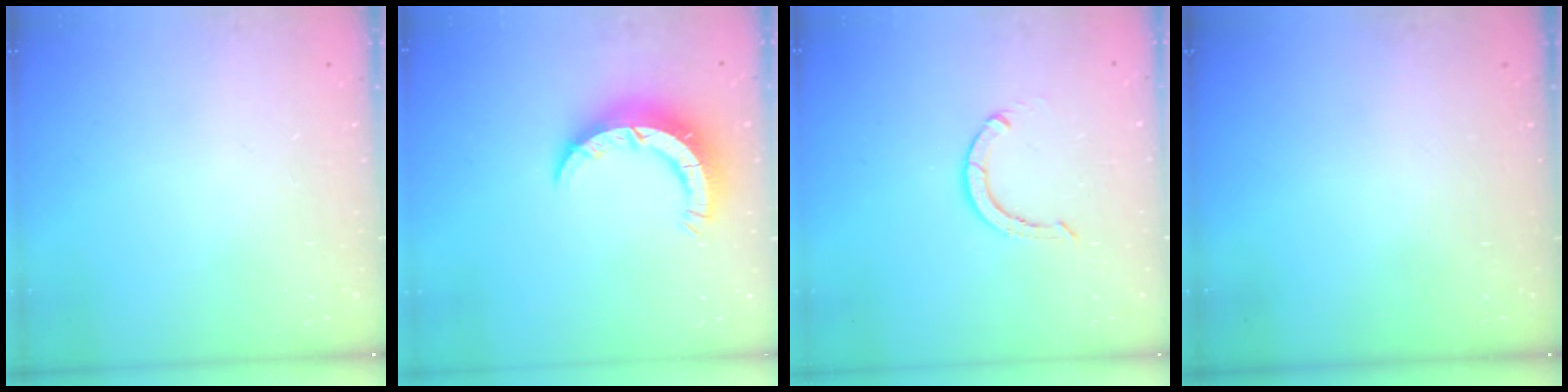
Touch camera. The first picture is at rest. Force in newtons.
{"total": 8.2, "press": 8.2, "slide": 0.9}
{"total": 3.7, "press": 3.6, "slide": 0.4}
{"total": 0.0}